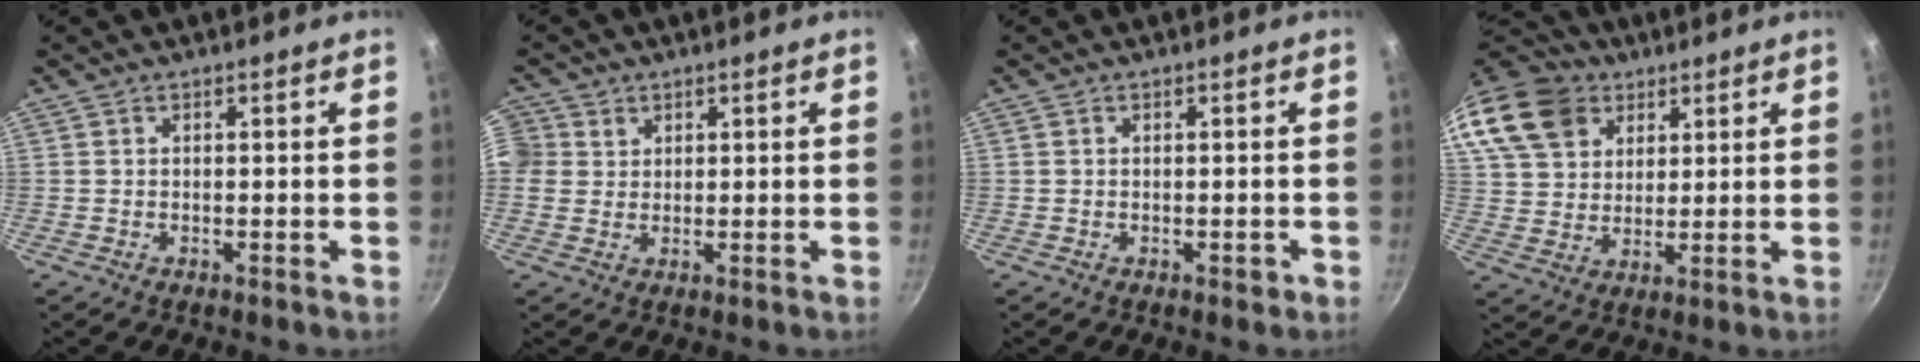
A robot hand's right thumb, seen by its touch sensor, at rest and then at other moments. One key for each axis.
{"total": 5.8, "fx": 2.0, "fy": 5.3, "fz": 1.4, "tx": -0.006, "ty": 0.008, "tz": 0.034}
{"total": 0.9, "fx": -0.3, "fy": 0.6, "fz": 0.6, "tx": -0.003, "ty": 0.005, "tz": -0.003}
{"total": 20.4, "fx": 11.4, "fy": 14.7, "fz": 8.4, "tx": -0.186, "ty": 0.011, "tz": 0.216}